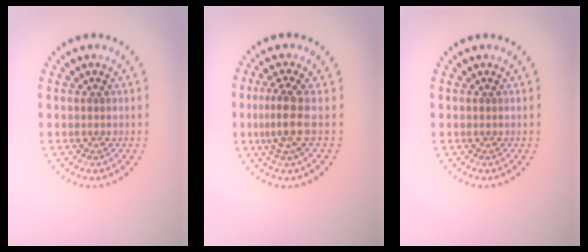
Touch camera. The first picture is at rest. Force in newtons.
{"total": 2.9, "press": 2.4, "slide": 1.6}
{"total": 0.0}